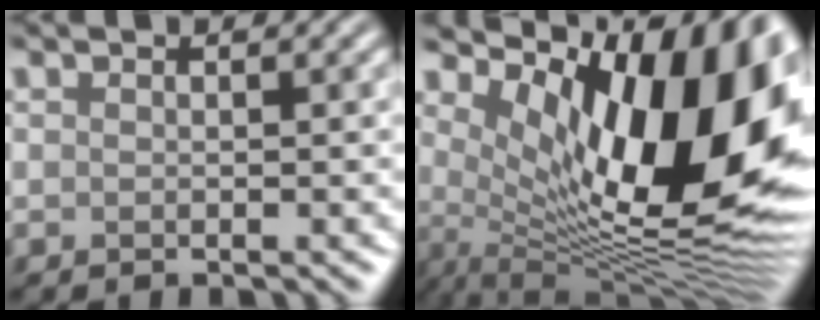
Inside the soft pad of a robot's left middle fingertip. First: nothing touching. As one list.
[{"total": 15.4, "force": [3.8, 6.1, 13.6], "torque": [-0.189, -0.012, 0.064]}]